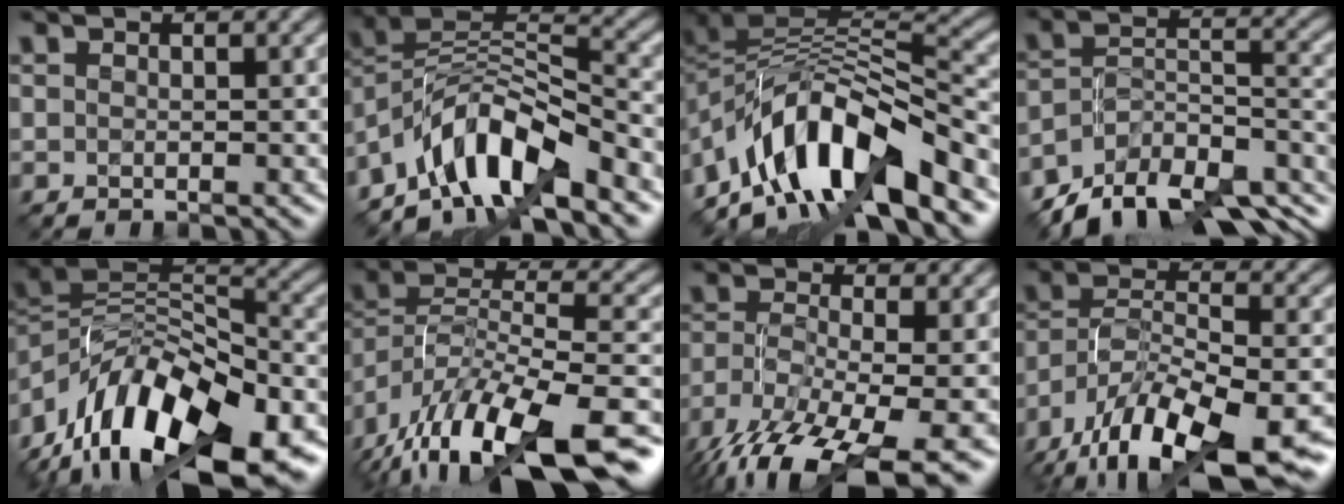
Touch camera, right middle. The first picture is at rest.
{"total": 8.7, "force": [-5.9, 2.9, 5.8], "torque": [-0.085, 0.009, -0.117]}
{"total": 11.5, "force": [-6.2, 4.7, 8.4], "torque": [-0.131, 0.011, -0.114]}
{"total": 11.2, "force": [-8.6, 4.8, 5.4], "torque": [-0.090, -0.002, -0.139]}
{"total": 16.1, "force": [-8.8, 7.8, 11.0], "torque": [-0.210, 0.010, -0.149]}
{"total": 16.0, "force": [-10.8, 5.7, 10.4], "torque": [-0.206, -0.005, -0.168]}
{"total": 13.5, "force": [-9.1, 4.2, 9.0], "torque": [-0.191, -0.040, -0.144]}
{"total": 17.5, "force": [-13.0, 6.6, 9.7], "torque": [-0.165, -0.022, -0.189]}